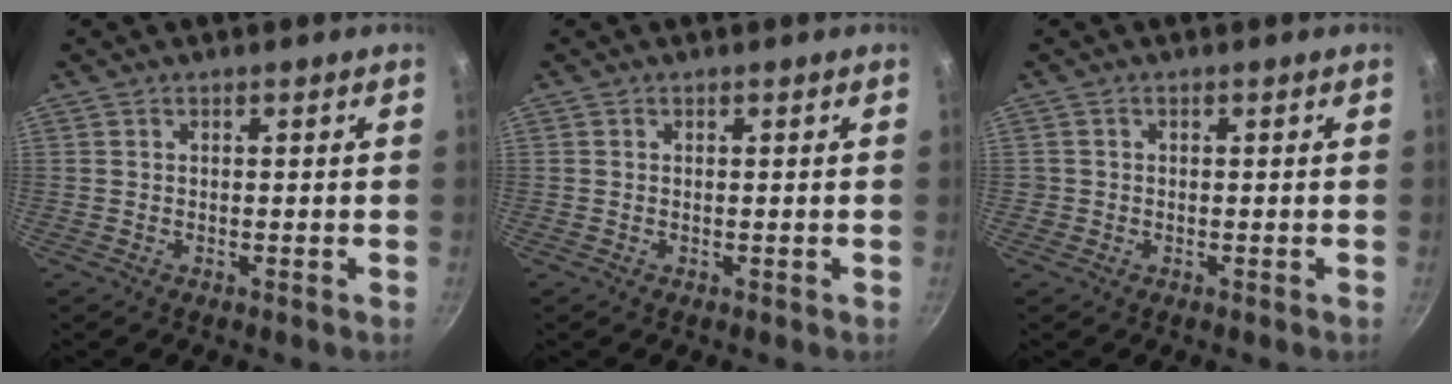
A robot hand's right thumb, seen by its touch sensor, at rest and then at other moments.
{"total": 0.0}
{"total": 1.0, "force": [-0.2, 1.0, 0.1], "torque": [0.000, 0.002, -0.004]}